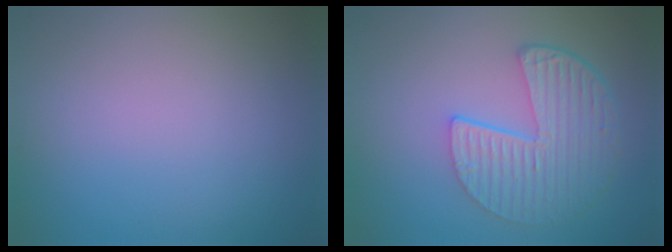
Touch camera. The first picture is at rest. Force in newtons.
{"total": 5.5, "press": 4.1, "slide": 3.6}